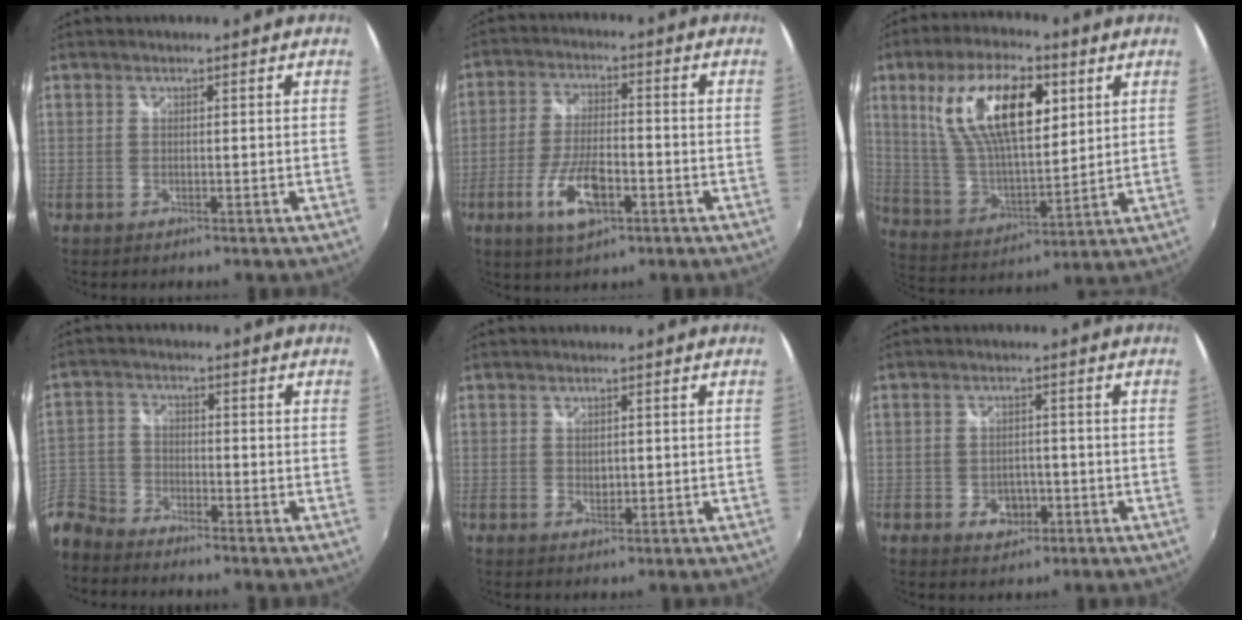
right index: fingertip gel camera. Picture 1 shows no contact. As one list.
[{"total": 10.2, "force": [-4.3, 4.0, 8.4], "torque": [-0.175, -0.010, -0.077]}, {"total": 19.3, "force": [7.5, 8.3, 15.8], "torque": [-0.295, 0.013, 0.146]}, {"total": 8.7, "force": [-7.1, 4.7, 2.0], "torque": [-0.066, 0.008, -0.156]}, {"total": 1.8, "force": [0.2, 1.4, 1.1], "torque": [-0.016, 0.000, 0.004]}, {"total": 4.8, "force": [-1.7, 3.8, 2.4], "torque": [-0.049, 0.002, -0.018]}]